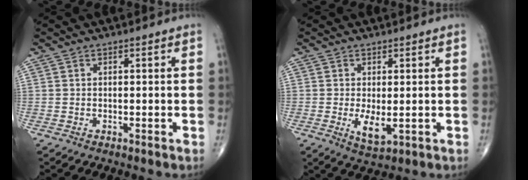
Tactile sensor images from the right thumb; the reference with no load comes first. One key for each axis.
{"total": 4.2, "fx": -0.5, "fy": 1.7, "fz": 3.8, "tx": -0.067, "ty": -0.014, "tz": -0.002}